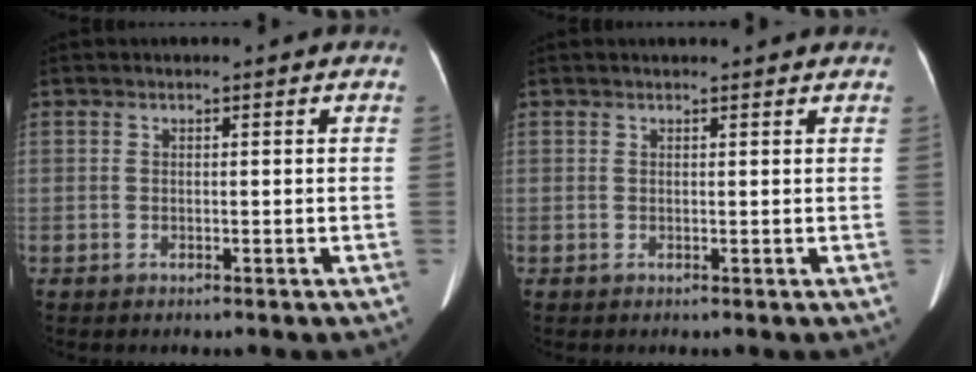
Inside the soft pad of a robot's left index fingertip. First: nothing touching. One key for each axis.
{"total": 3.6, "fx": 3.4, "fy": 0.2, "fz": 1.1, "tx": -0.016, "ty": 0.018, "tz": 0.038}